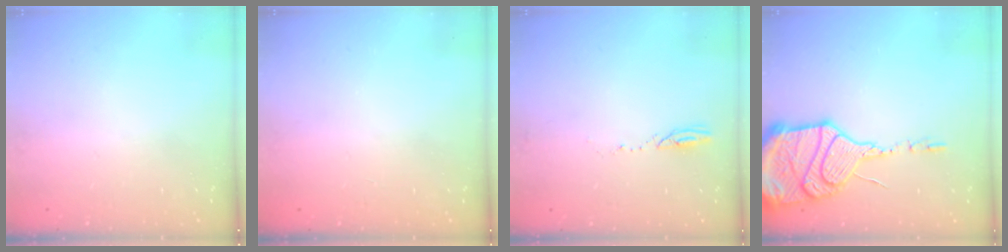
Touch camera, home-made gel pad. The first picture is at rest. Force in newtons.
{"total": 0.0}
{"total": 2.6, "press": 2.6, "slide": 0.3}
{"total": 20.3, "press": 20.1, "slide": 2.1}